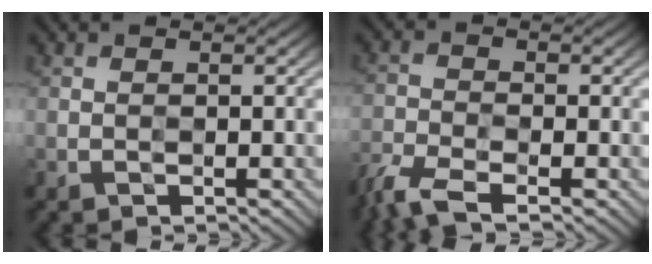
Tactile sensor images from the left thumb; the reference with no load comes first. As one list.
[{"total": 5.7, "force": [-4.4, 1.4, 3.2], "torque": [-0.078, -0.015, -0.095]}]